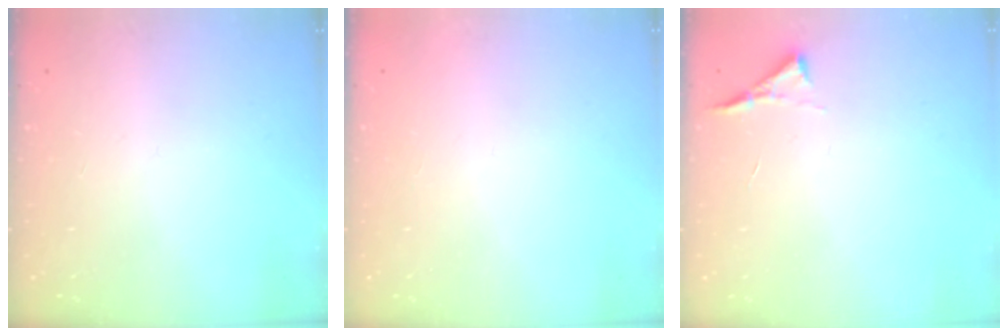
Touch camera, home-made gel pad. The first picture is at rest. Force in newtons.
{"total": 1.5, "press": 1.5, "slide": 0.1}
{"total": 3.6, "press": 3.6, "slide": 0.5}